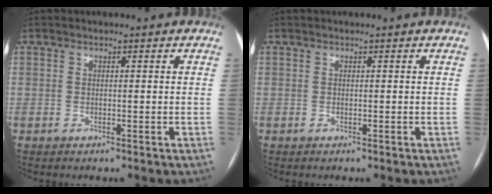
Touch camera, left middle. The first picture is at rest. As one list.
[{"total": 0.0}]